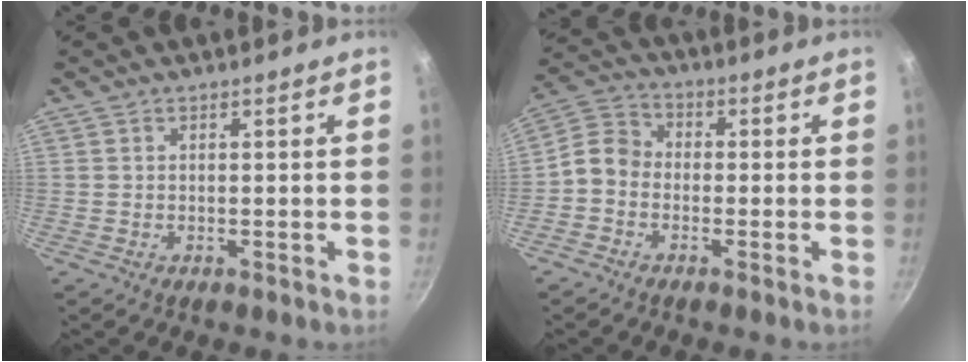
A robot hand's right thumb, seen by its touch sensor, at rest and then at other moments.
{"total": 6.3, "force": [-1.5, 5.2, 3.3], "torque": [-0.049, 0.025, -0.045]}